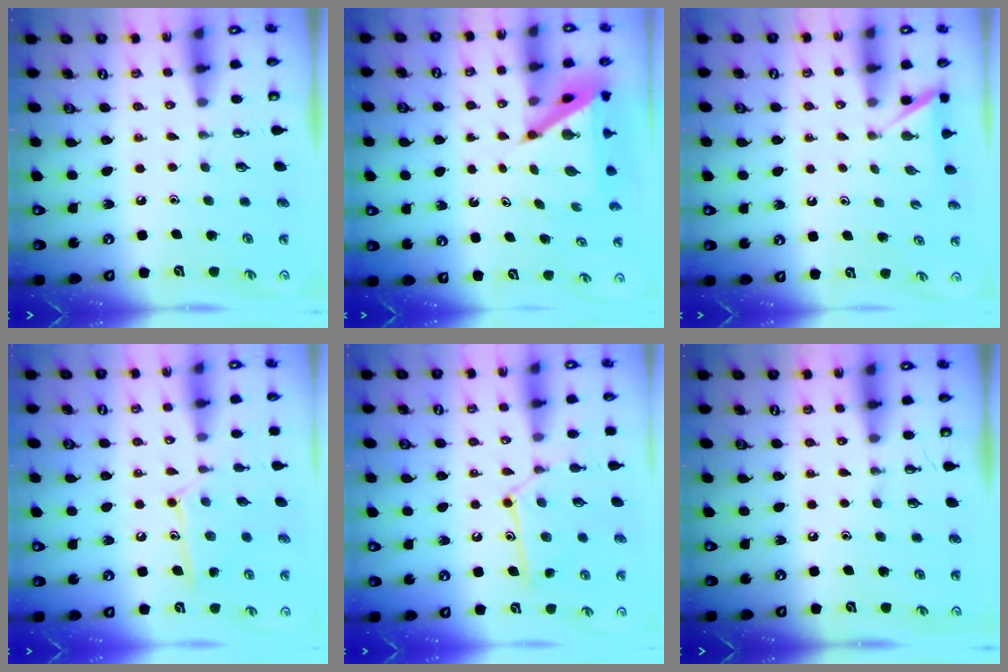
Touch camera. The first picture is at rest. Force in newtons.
{"total": 6.8, "press": 6.7, "slide": 0.4}
{"total": 2.7, "press": 2.7, "slide": 0.2}
{"total": 11.1, "press": 11.1, "slide": 0.2}
{"total": 11.2, "press": 11.2, "slide": 0.4}
{"total": 0.0}